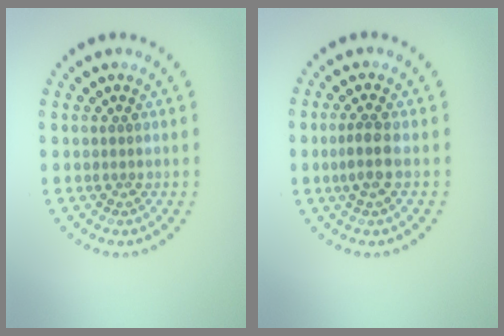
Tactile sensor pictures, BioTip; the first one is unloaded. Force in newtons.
{"total": 2.2, "press": 1.9, "slide": 1.1}